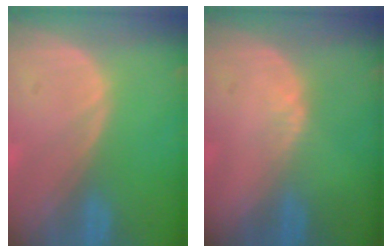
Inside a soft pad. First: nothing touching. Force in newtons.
{"total": 1.2, "press": 0.9, "slide": 0.8}